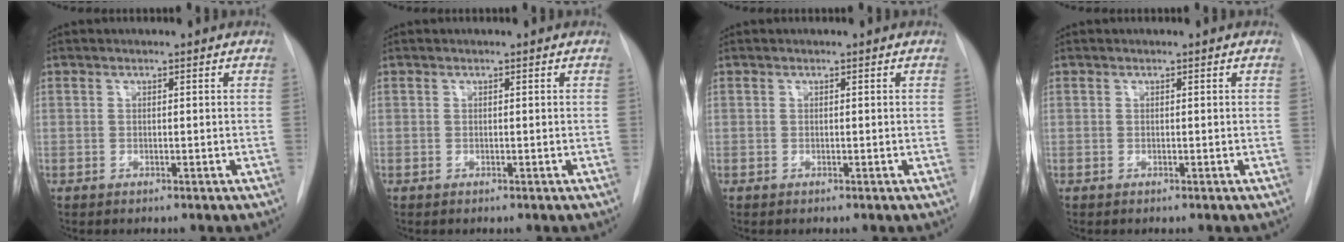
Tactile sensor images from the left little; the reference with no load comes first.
{"total": 0.0}
{"total": 0.0}
{"total": 0.0}